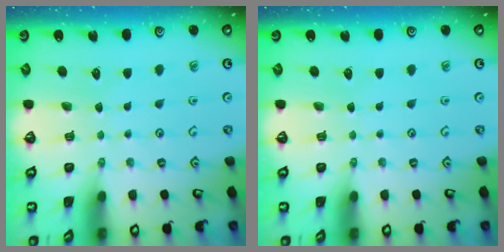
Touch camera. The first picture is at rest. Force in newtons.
{"total": 0.0}